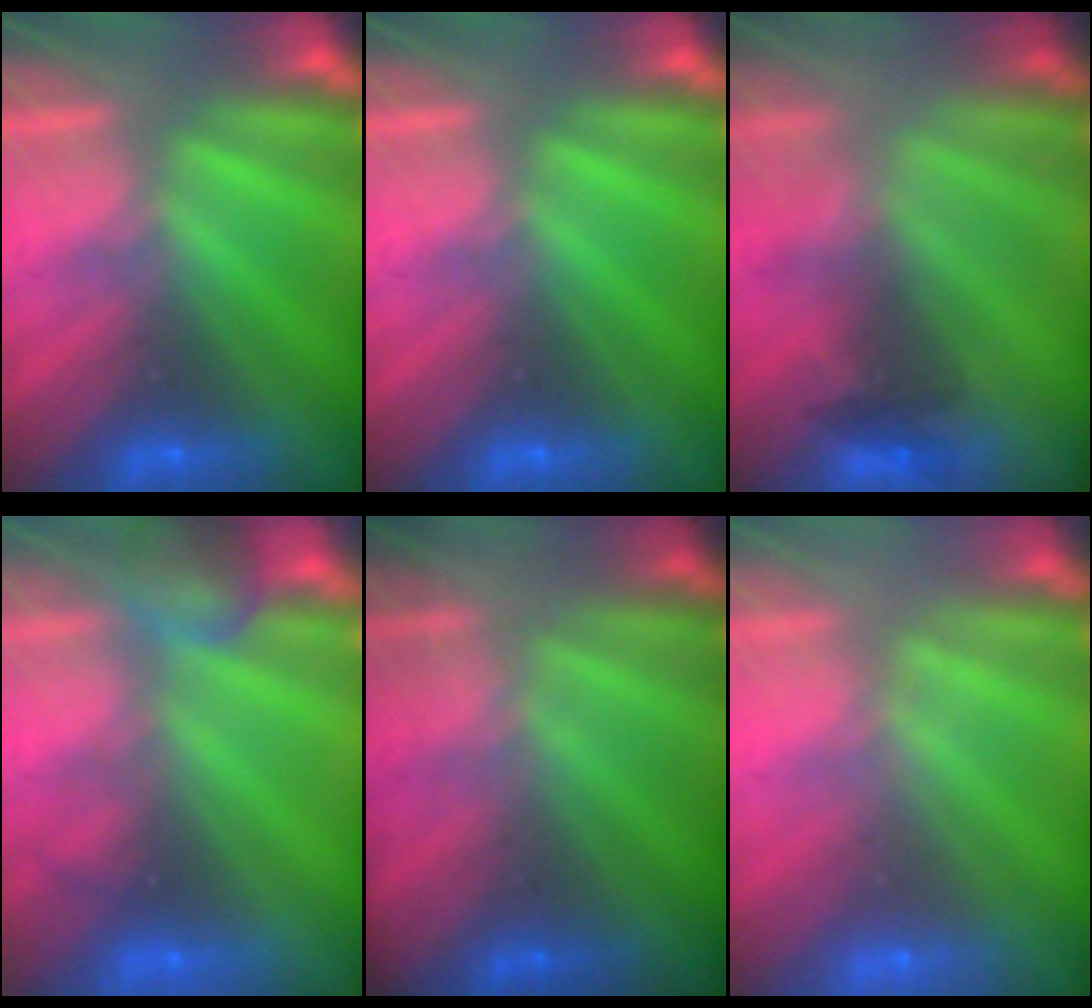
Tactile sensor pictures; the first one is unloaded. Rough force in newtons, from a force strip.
{"total": 0.0}
{"total": 2.3}
{"total": 2.5}
{"total": 1.7}
{"total": 1.9}